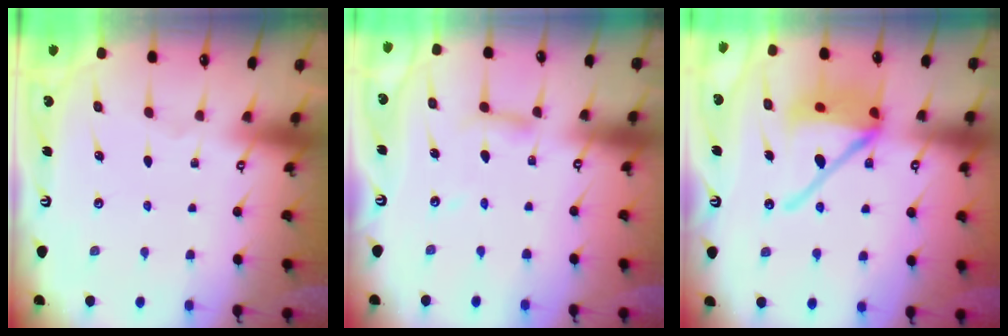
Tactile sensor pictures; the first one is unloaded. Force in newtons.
{"total": 6.5, "press": 6.5, "slide": 0.6}
{"total": 15.9, "press": 15.7, "slide": 2.5}